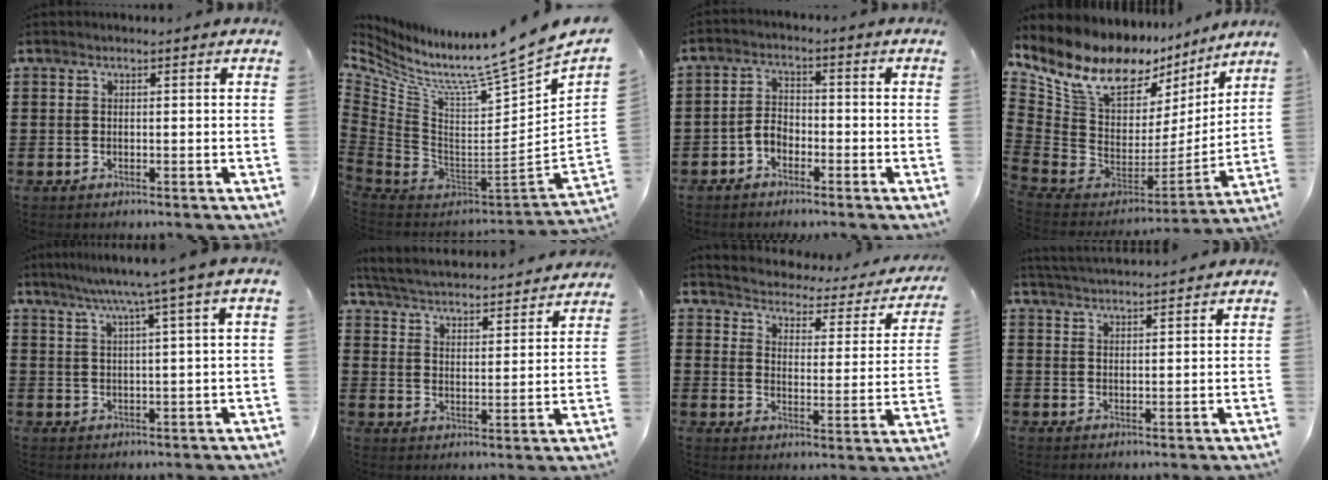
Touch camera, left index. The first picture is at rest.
{"total": 8.6, "force": [7.1, -1.9, 4.4], "torque": [-0.101, -0.095, 0.099]}
{"total": 2.9, "force": [-1.9, 1.7, 1.5], "torque": [-0.046, 0.004, -0.043]}
{"total": 11.1, "force": [8.4, 5.8, 4.4], "torque": [-0.128, -0.061, 0.149]}
{"total": 5.4, "force": [3.4, -1.1, 4.0], "torque": [-0.087, -0.011, 0.054]}
{"total": 3.6, "force": [3.5, -0.4, 0.4], "torque": [-0.031, -0.034, 0.052]}
{"total": 2.0, "force": [2.0, 0.3, -0.1], "torque": [-0.019, -0.027, 0.022]}
{"total": 2.8, "force": [2.8, -0.4, 0.1], "torque": [-0.014, -0.010, 0.051]}